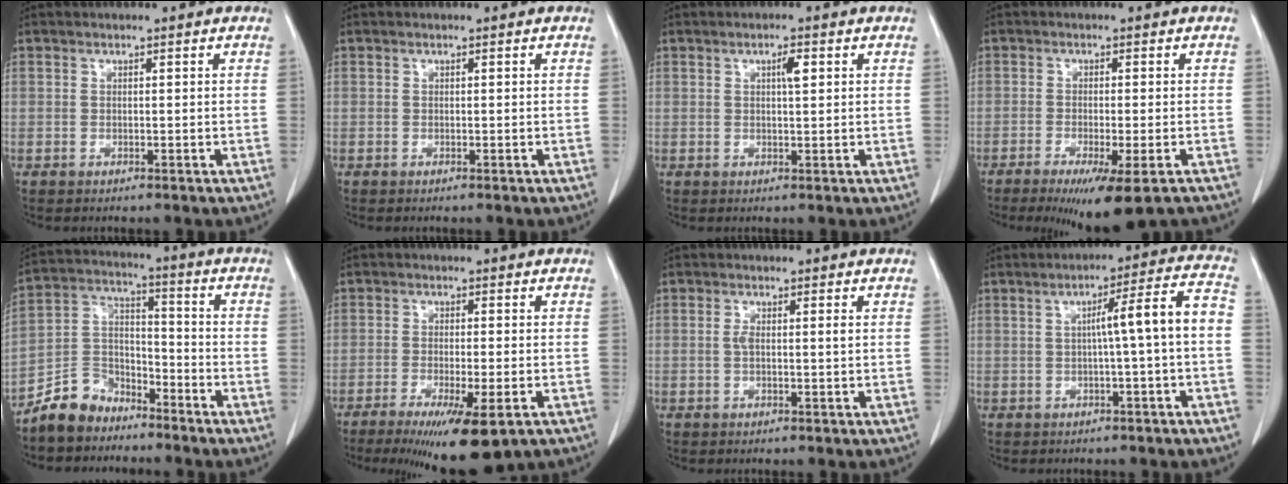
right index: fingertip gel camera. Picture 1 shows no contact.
{"total": 0.0}
{"total": 2.1, "force": [0.8, 0.4, 2.0], "torque": [-0.035, 0.001, 0.012]}
{"total": 10.6, "force": [-7.7, 1.2, 7.2], "torque": [-0.090, -0.022, -0.112]}
{"total": 8.5, "force": [-6.9, 4.8, 1.4], "torque": [-0.026, 0.029, -0.132]}
{"total": 11.1, "force": [-7.0, 1.4, 8.5], "torque": [-0.124, -0.027, -0.101]}
{"total": 1.9, "force": [0.2, 0.3, 1.9], "torque": [-0.040, 0.001, 0.002]}
{"total": 8.0, "force": [-0.6, -0.7, 8.0], "torque": [-0.112, 0.022, -0.008]}